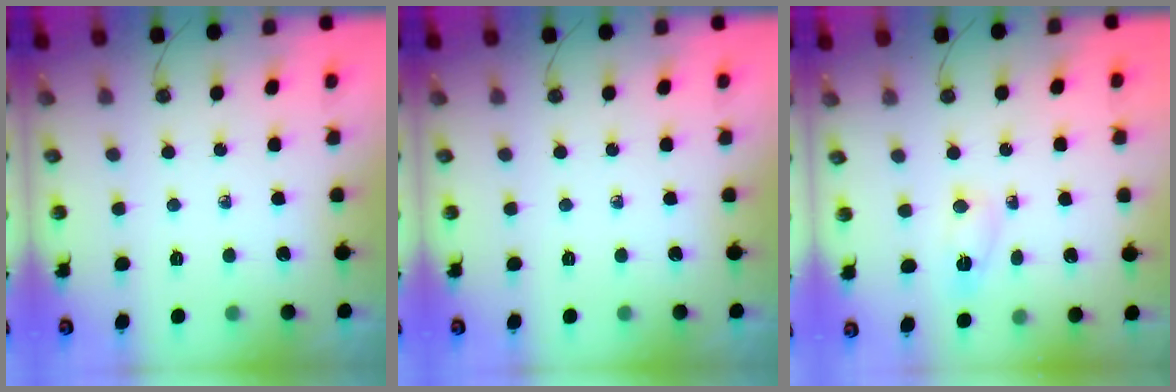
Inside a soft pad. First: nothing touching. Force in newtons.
{"total": 0.0}
{"total": 3.1, "press": 3.1, "slide": 0.3}